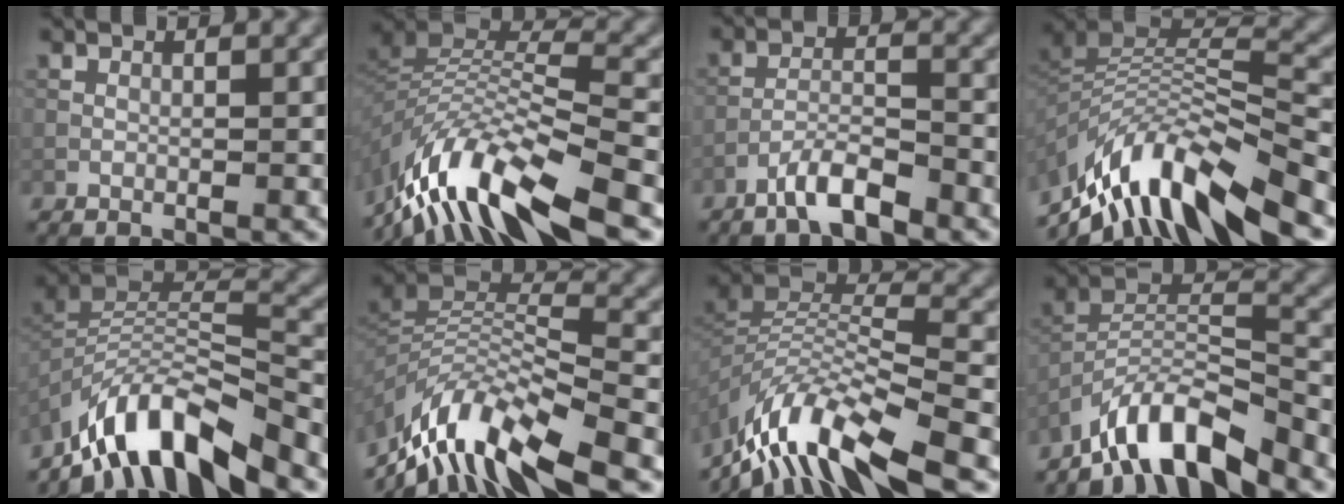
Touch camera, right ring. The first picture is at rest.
{"total": 12.4, "force": [-8.2, 3.7, 8.5], "torque": [-0.172, 0.016, -0.153]}
{"total": 3.9, "force": [-3.0, 0.6, 2.4], "torque": [-0.043, 0.008, -0.063]}
{"total": 11.4, "force": [-7.4, 4.1, 7.6], "torque": [-0.154, 0.019, -0.130]}
{"total": 9.9, "force": [-7.4, 2.8, 5.9], "torque": [-0.093, 0.003, -0.138]}
{"total": 11.0, "force": [-7.7, 3.3, 7.1], "torque": [-0.138, 0.013, -0.147]}
{"total": 11.4, "force": [-8.1, 3.2, 7.4], "torque": [-0.140, 0.013, -0.154]}
{"total": 8.7, "force": [-7.0, 2.2, 4.6], "torque": [-0.075, 0.002, -0.139]}